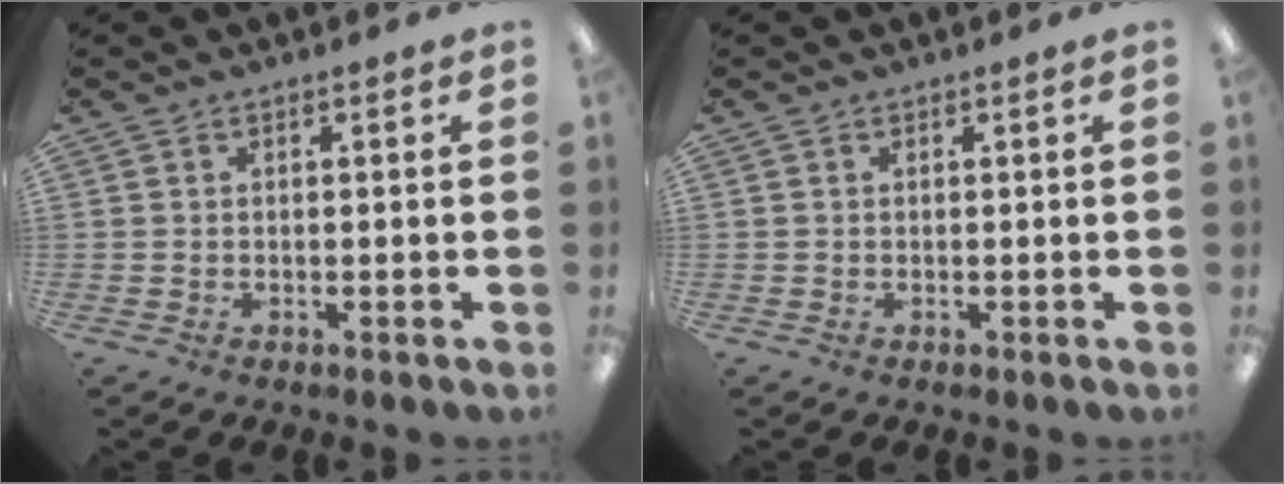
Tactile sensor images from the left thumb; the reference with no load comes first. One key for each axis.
{"total": 0.0}